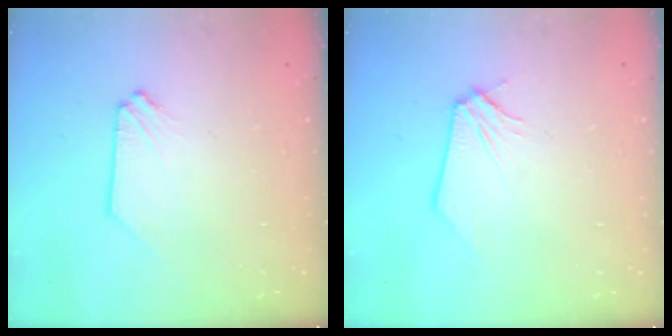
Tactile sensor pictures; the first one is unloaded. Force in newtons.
{"total": 0.0}